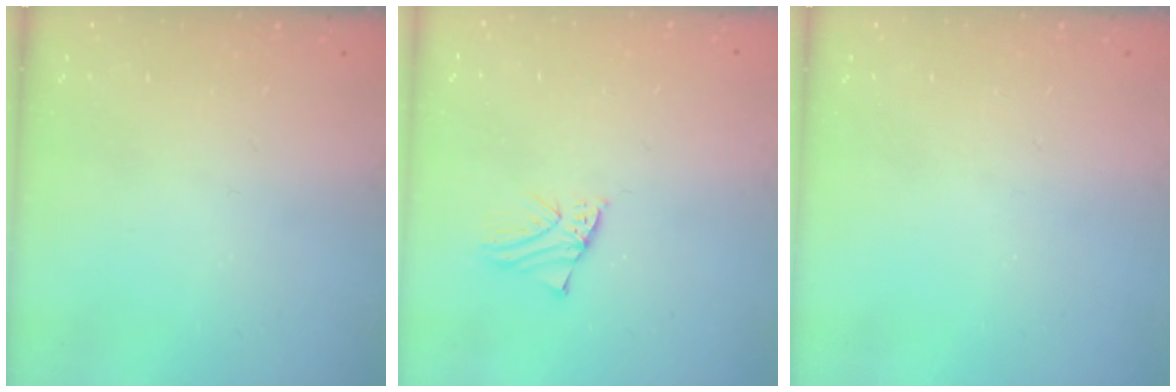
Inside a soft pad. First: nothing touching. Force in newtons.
{"total": 0.9, "press": 0.8, "slide": 0.2}
{"total": 0.0}